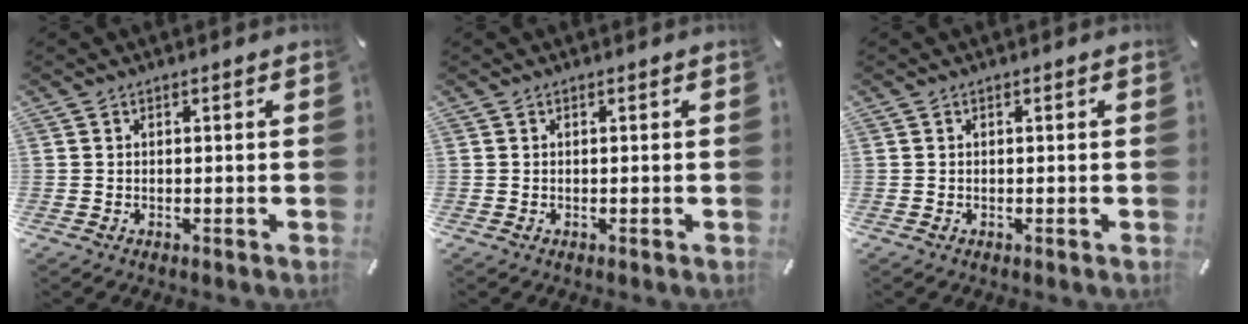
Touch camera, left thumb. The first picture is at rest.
{"total": 0.0}
{"total": 0.0}